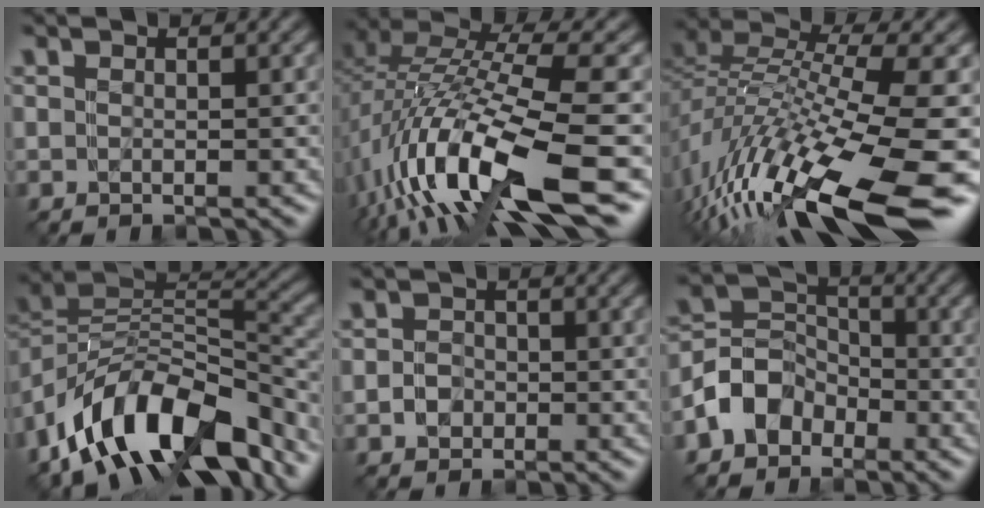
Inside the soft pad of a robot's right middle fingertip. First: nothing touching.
{"total": 13.7, "force": [-4.8, 4.0, 12.3], "torque": [-0.259, 0.005, -0.066]}
{"total": 14.5, "force": [-7.3, 3.6, 12.0], "torque": [-0.243, 0.011, -0.118]}
{"total": 12.4, "force": [-8.0, 6.1, 7.3], "torque": [-0.132, 0.009, -0.145]}
{"total": 1.0, "force": [-0.6, 0.8, -0.1], "torque": [-0.005, 0.000, -0.006]}
{"total": 3.7, "force": [-2.4, 2.7, 0.8], "torque": [-0.021, 0.010, -0.049]}